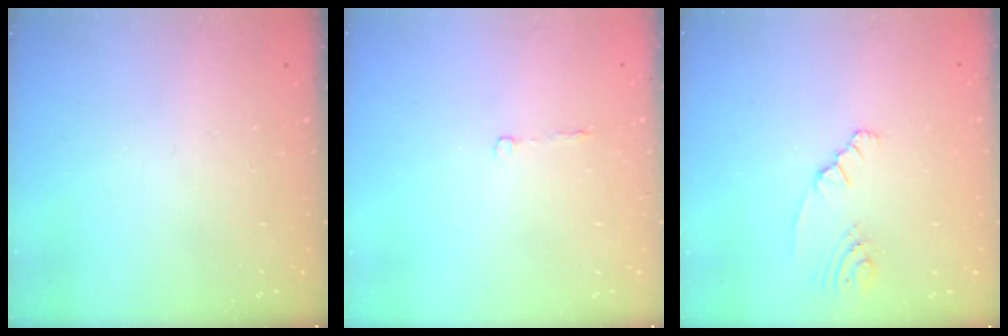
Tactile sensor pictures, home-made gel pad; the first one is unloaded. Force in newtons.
{"total": 2.2, "press": 2.2, "slide": 0.4}
{"total": 2.5, "press": 2.2, "slide": 1.1}